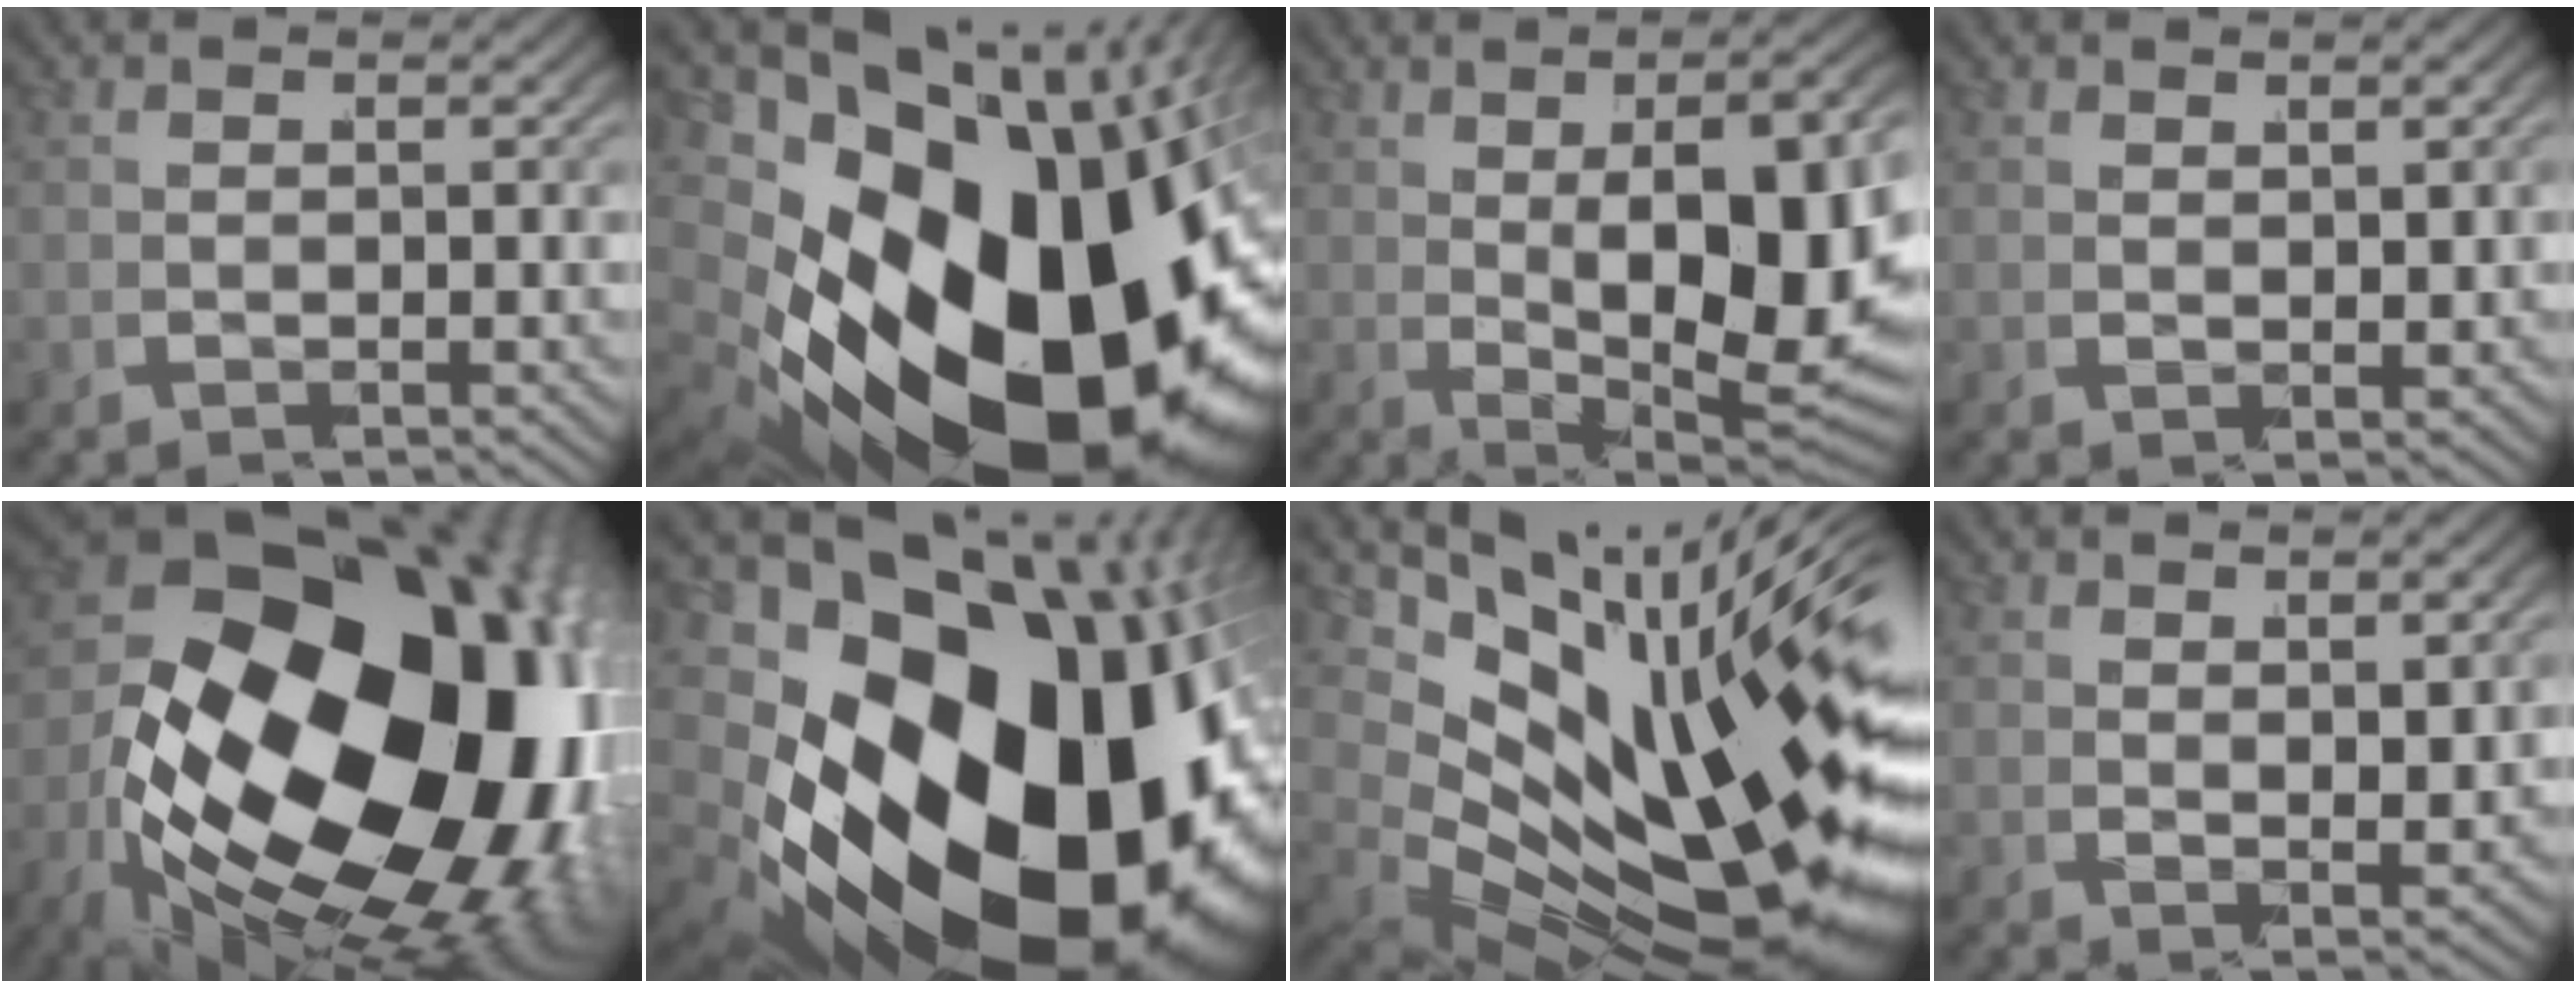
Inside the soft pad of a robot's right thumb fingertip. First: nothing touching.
{"total": 28.8, "force": [-3.3, 17.5, 22.6], "torque": [-0.379, -0.068, -0.010]}
{"total": 14.9, "force": [-0.1, 7.7, 12.8], "torque": [-0.185, -0.029, 0.029]}
{"total": 1.0, "force": [1.0, 0.0, 0.1], "torque": [0.010, 0.003, 0.024]}
{"total": 37.5, "force": [-2.4, 23.9, 28.8], "torque": [-0.454, -0.057, -0.007]}
{"total": 31.9, "force": [-3.7, 20.3, 24.3], "torque": [-0.433, -0.084, -0.010]}
{"total": 21.0, "force": [-1.1, 11.6, 17.5], "torque": [-0.286, -0.060, 0.027]}
{"total": 1.7, "force": [1.4, 0.1, 0.9], "torque": [-0.004, 0.000, 0.032]}